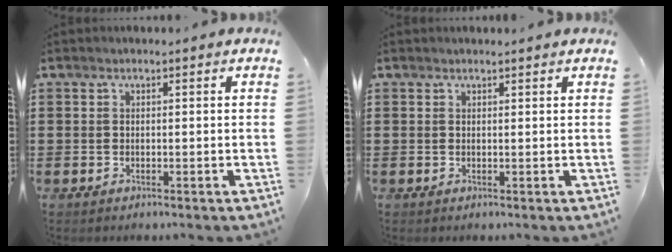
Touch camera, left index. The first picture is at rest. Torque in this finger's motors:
{"motor_torque": [0.06, 0.02, 0.03, 0.00]}